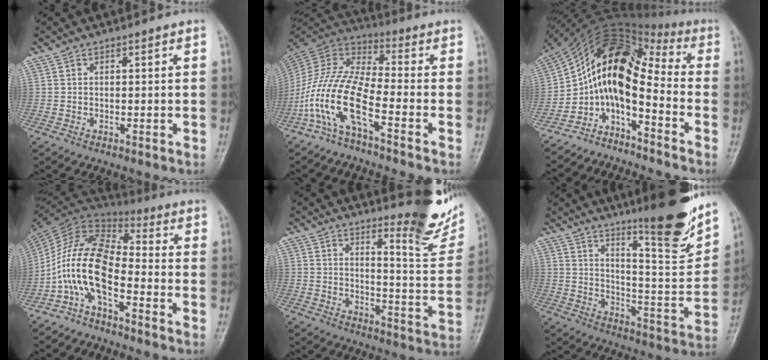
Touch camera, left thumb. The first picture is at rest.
{"total": 12.7, "force": [-6.2, 3.7, 10.4], "torque": [-0.231, 0.053, -0.134]}
{"total": 12.7, "force": [-4.3, 6.4, 10.1], "torque": [-0.161, 0.104, -0.088]}
{"total": 12.0, "force": [-4.7, 5.2, 9.7], "torque": [-0.198, 0.064, -0.105]}
{"total": 12.2, "force": [9.4, 2.6, 7.3], "torque": [-0.067, -0.087, 0.121]}
{"total": 18.0, "force": [13.5, 2.1, 11.8], "torque": [-0.150, -0.091, 0.209]}